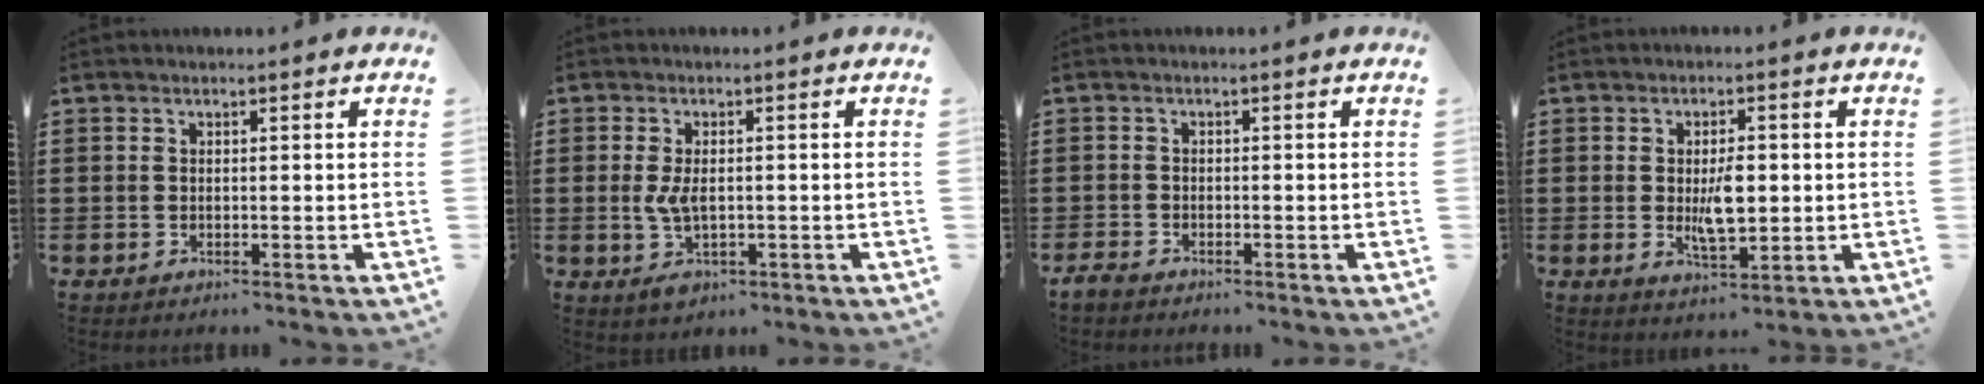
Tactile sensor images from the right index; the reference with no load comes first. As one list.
[{"total": 3.9, "force": [-0.5, 2.0, 3.4], "torque": [-0.076, 0.001, -0.012]}, {"total": 1.4, "force": [-1.3, 0.4, 0.3], "torque": [-0.016, 0.000, -0.029]}, {"total": 5.4, "force": [-0.1, 2.2, 5.0], "torque": [-0.089, -0.001, -0.006]}]